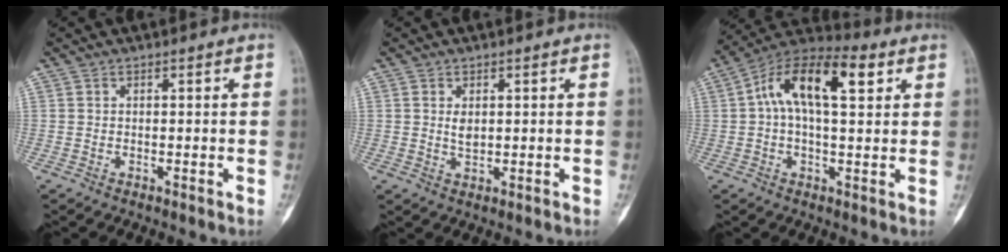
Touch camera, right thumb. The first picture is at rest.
{"total": 2.0, "force": [0.5, 1.1, 1.6], "torque": [-0.023, -0.007, 0.012]}
{"total": 14.8, "force": [4.2, 6.8, 12.4], "torque": [-0.206, 0.032, 0.063]}